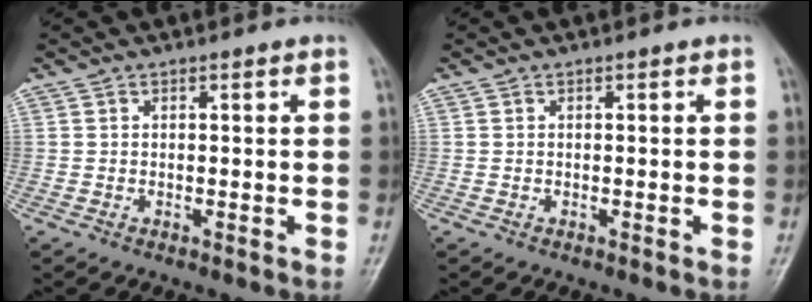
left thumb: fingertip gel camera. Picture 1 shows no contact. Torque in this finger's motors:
{"motor_torque": [-0.04, 0.05, -0.02, -0.04, 0.00]}